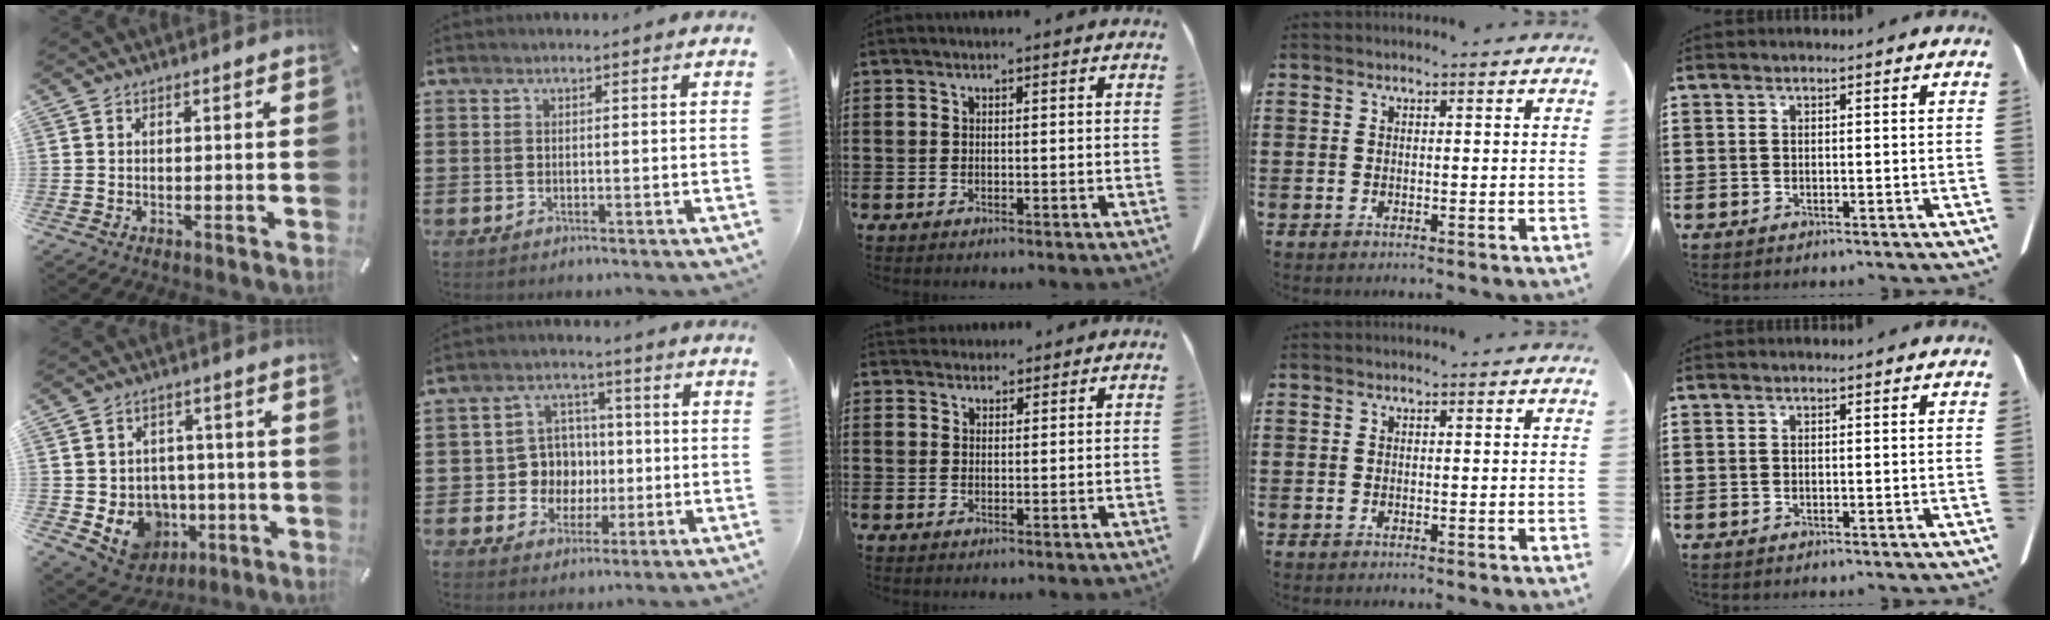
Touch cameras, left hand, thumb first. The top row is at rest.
{"thumb": {"total": 10.4, "force": [-2.4, 9.5, 3.3], "torque": [-0.055, 0.004, -0.033]}, "index": {"total": 6.7, "force": [-0.2, 6.5, 1.8], "torque": [-0.052, 0.015, -0.002]}, "middle": {"total": 2.3, "force": [2.2, 0.8, 0.1], "torque": [-0.008, 0.000, 0.043]}}